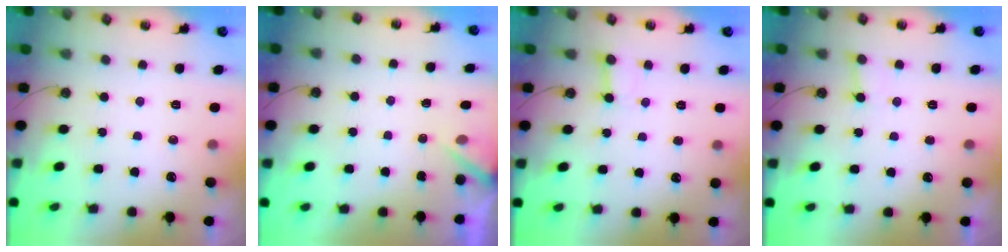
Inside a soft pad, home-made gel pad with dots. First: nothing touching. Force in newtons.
{"total": 2.9, "press": 2.9, "slide": 0.2}
{"total": 2.6, "press": 2.6, "slide": 0.2}
{"total": 4.9, "press": 4.9, "slide": 0.6}